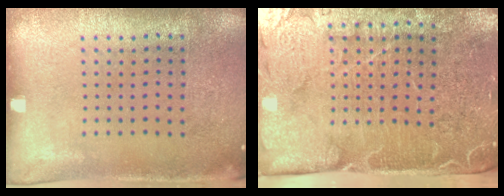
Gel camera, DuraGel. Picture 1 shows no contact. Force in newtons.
{"total": 4.8, "press": 4.0, "slide": 2.7}